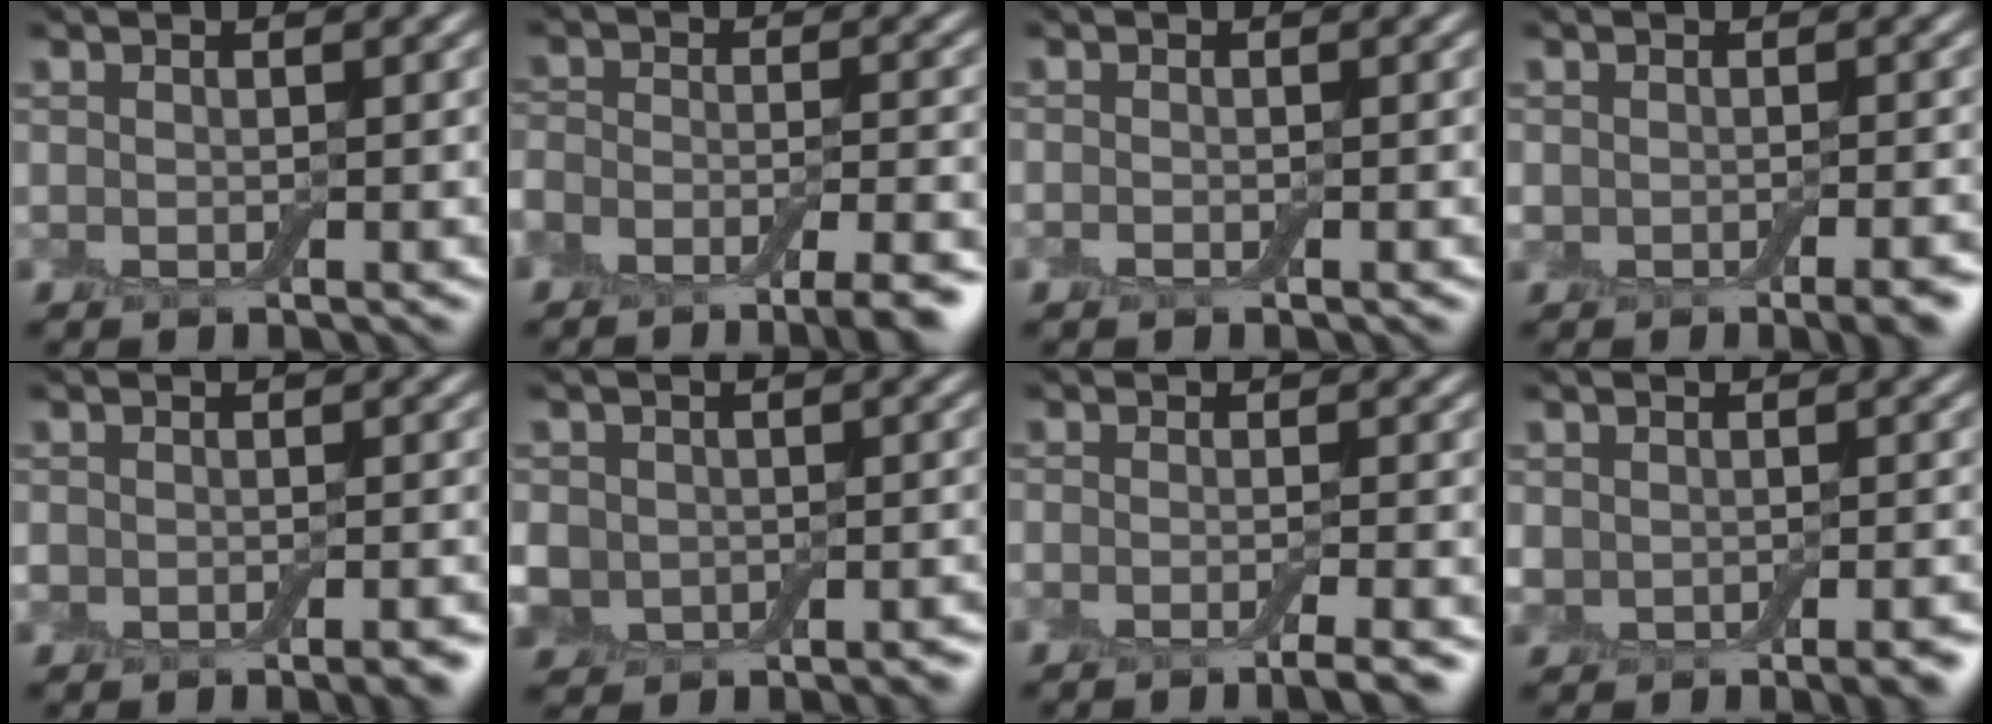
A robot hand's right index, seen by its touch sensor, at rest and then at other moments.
{"total": 8.0, "force": [-6.2, 2.6, 4.2], "torque": [-0.062, -0.005, -0.100]}
{"total": 0.5, "force": [-0.3, 0.3, 0.4], "torque": [-0.008, -0.002, -0.007]}
{"total": 3.6, "force": [-2.1, 1.5, 2.6], "torque": [-0.031, -0.008, -0.022]}
{"total": 3.9, "force": [-2.5, 2.1, 2.1], "torque": [-0.022, 0.005, -0.030]}
{"total": 6.5, "force": [-2.2, 5.6, 2.4], "torque": [-0.042, -0.011, -0.048]}
{"total": 3.3, "force": [-2.0, 0.7, 2.5], "torque": [-0.030, -0.004, -0.039]}
{"total": 3.8, "force": [-1.6, 2.5, 2.5], "torque": [-0.028, -0.012, -0.023]}